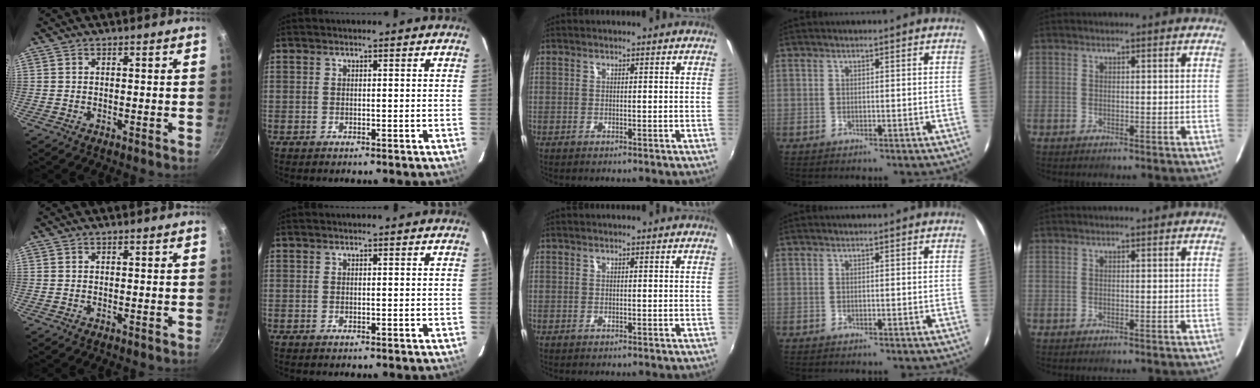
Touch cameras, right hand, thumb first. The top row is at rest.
{}